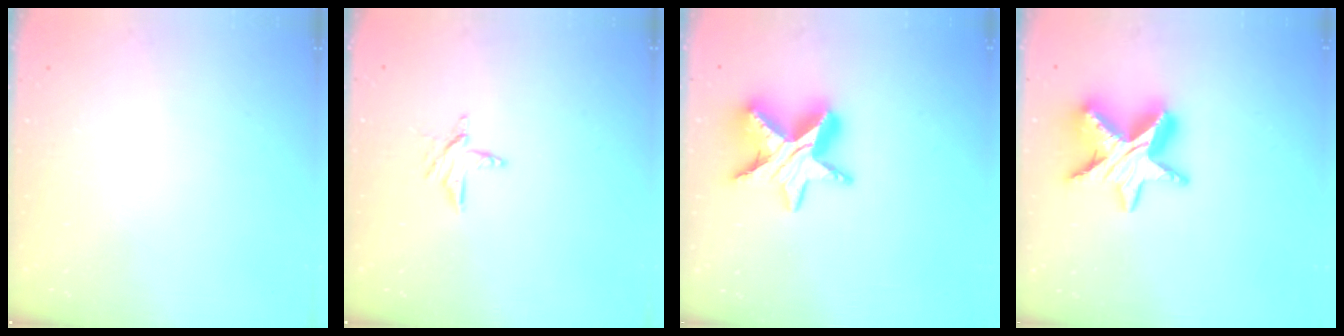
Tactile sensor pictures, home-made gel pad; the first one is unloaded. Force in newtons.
{"total": 6.0, "press": 6.0, "slide": 0.4}
{"total": 13.1, "press": 13.1, "slide": 0.8}
{"total": 15.5, "press": 15.5, "slide": 1.1}